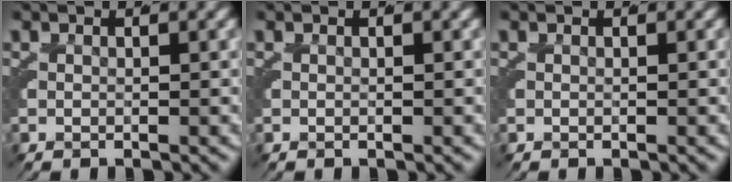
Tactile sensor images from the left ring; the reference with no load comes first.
{"total": 0.0}
{"total": 0.0}